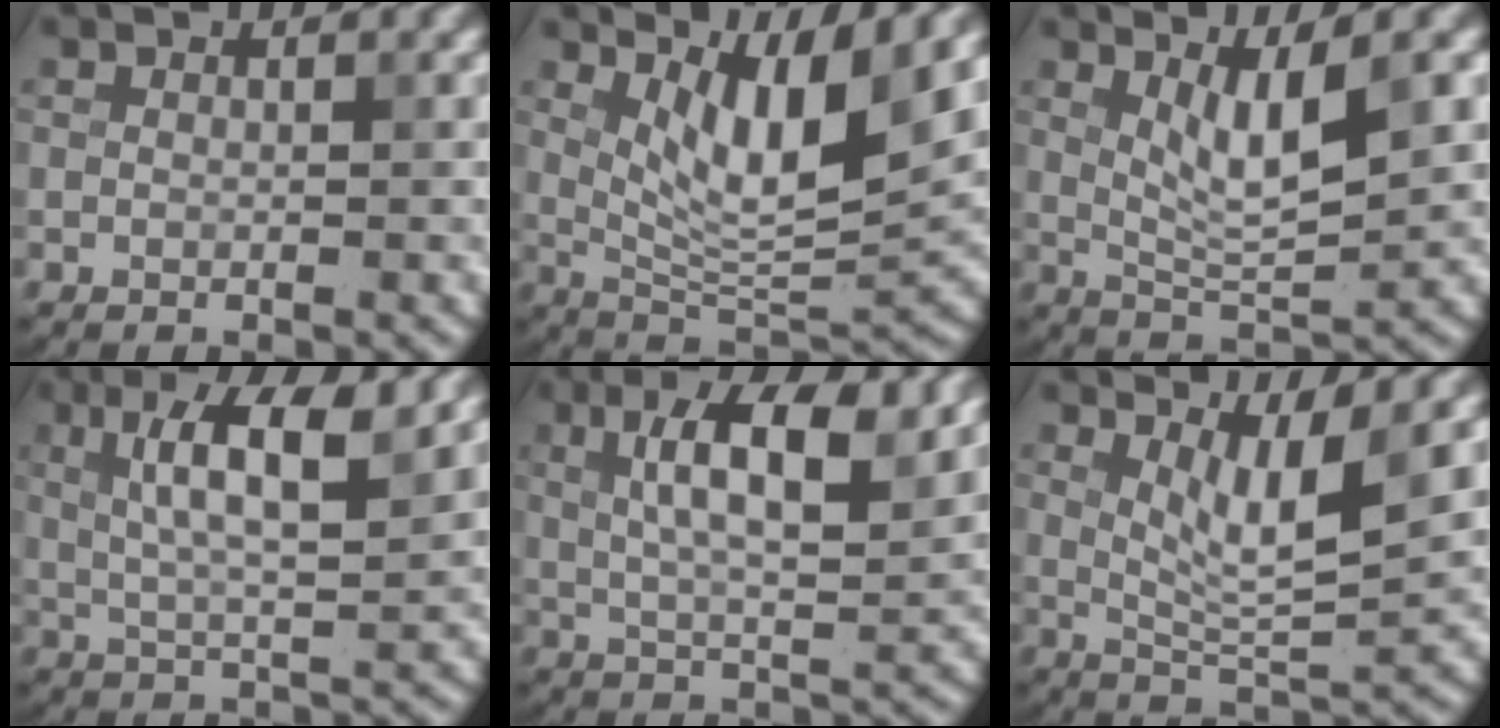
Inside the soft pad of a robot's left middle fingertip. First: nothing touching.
{"total": 7.1, "force": [2.9, 1.8, 6.2], "torque": [-0.102, -0.016, 0.056]}
{"total": 4.4, "force": [1.5, 0.9, 4.0], "torque": [-0.076, -0.007, 0.033]}
{"total": 7.5, "force": [2.8, 1.8, 6.7], "torque": [-0.116, 0.007, 0.048]}
{"total": 9.4, "force": [3.5, 3.0, 8.2], "torque": [-0.134, 0.007, 0.057]}
{"total": 4.7, "force": [2.1, 1.0, 4.1], "torque": [-0.071, -0.010, 0.041]}